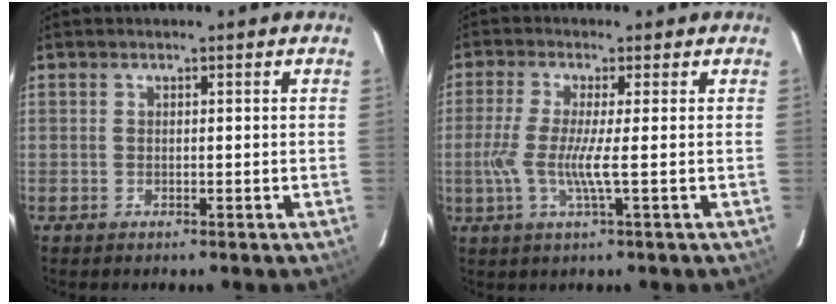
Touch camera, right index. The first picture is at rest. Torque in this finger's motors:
{"motor_torque": [0.13, 0.06, 0.07, 0.07]}